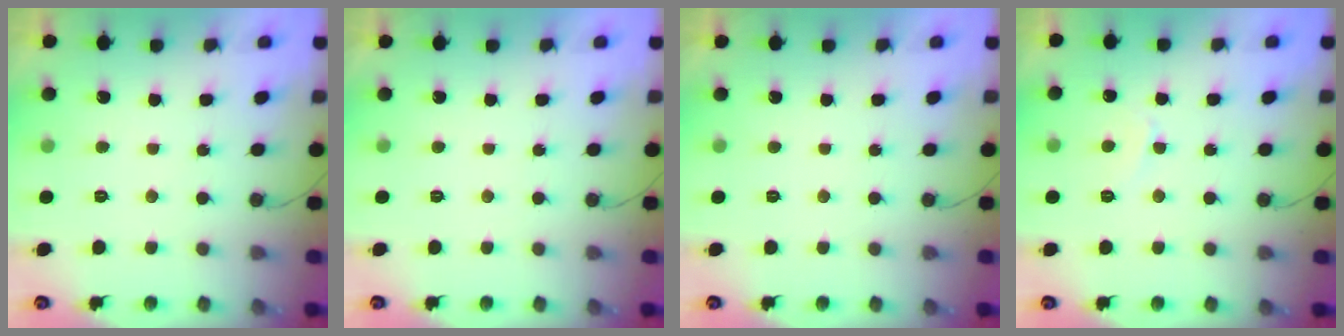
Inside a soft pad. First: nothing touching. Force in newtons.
{"total": 1.7, "press": 1.7, "slide": 0.1}
{"total": 1.9, "press": 1.9, "slide": 0.1}
{"total": 4.2, "press": 4.2, "slide": 0.3}